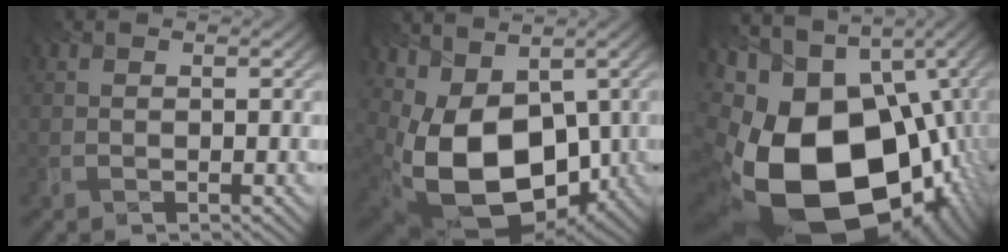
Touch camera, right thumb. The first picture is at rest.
{"total": 13.9, "force": [-3.3, 8.8, 10.2], "torque": [-0.246, -0.043, -0.026]}
{"total": 23.1, "force": [-7.9, 15.8, 14.9], "torque": [-0.313, -0.076, -0.111]}